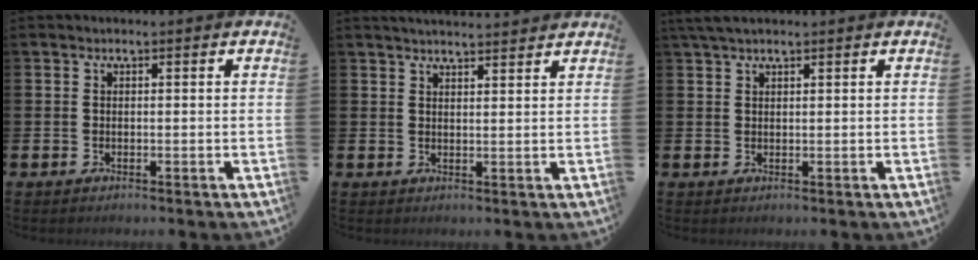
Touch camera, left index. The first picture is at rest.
{"total": 2.9, "force": [2.9, -0.1, 0.1], "torque": [-0.004, -0.015, 0.052]}
{"total": 2.6, "force": [2.1, 0.8, 1.4], "torque": [-0.033, 0.005, 0.039]}